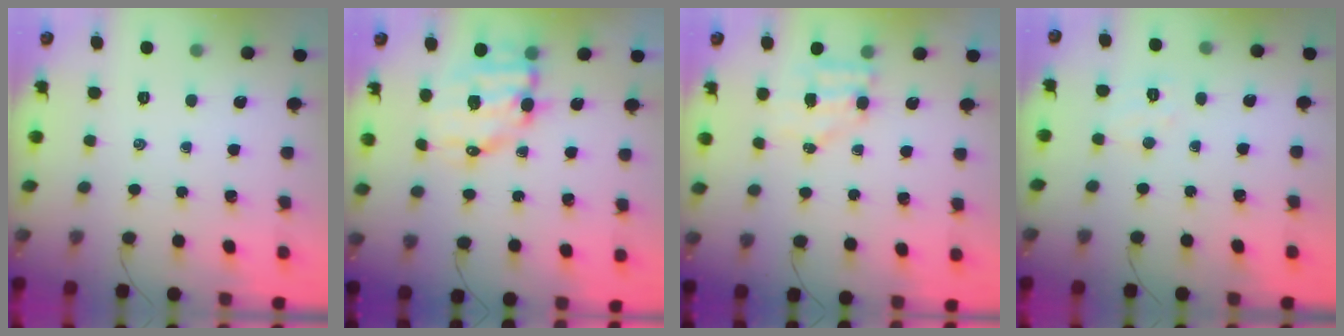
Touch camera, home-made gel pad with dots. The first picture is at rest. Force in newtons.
{"total": 9.7, "press": 9.5, "slide": 2.0}
{"total": 5.3, "press": 5.2, "slide": 0.7}
{"total": 5.7, "press": 5.6, "slide": 1.2}